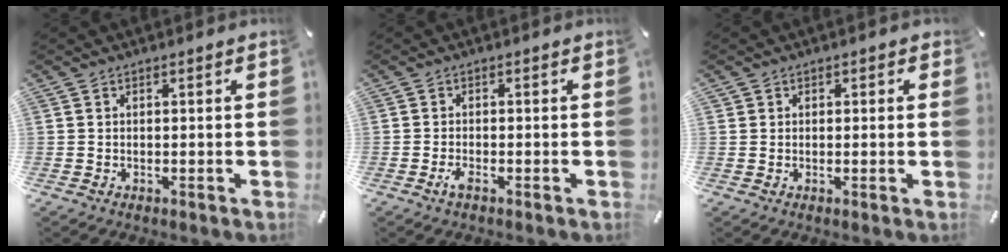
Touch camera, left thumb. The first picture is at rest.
{"total": 1.8, "force": [-1.1, 0.5, 1.4], "torque": [-0.030, 0.000, -0.021]}
{"total": 1.2, "force": [0.1, 1.2, 0.1], "torque": [0.006, 0.003, -0.003]}